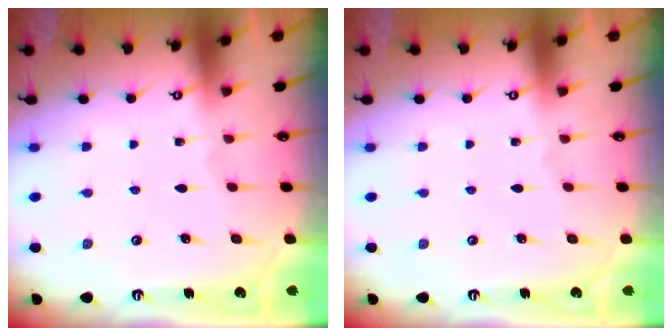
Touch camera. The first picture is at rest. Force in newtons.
{"total": 0.0}